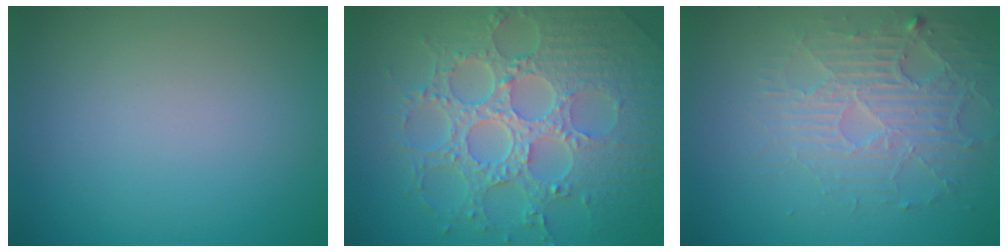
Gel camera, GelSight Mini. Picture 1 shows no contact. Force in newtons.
{"total": 8.5, "press": 6.2, "slide": 5.9}
{"total": 3.8, "press": 3.4, "slide": 1.7}